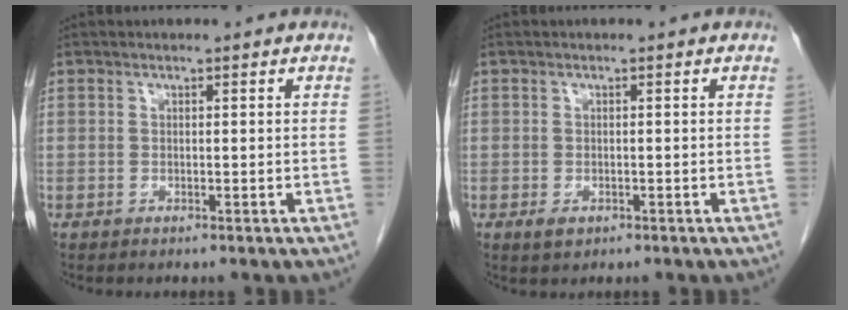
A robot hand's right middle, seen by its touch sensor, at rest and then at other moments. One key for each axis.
{"total": 1.5, "fx": -0.7, "fy": 0.9, "fz": 1.0, "tx": -0.019, "ty": -0.001, "tz": -0.004}